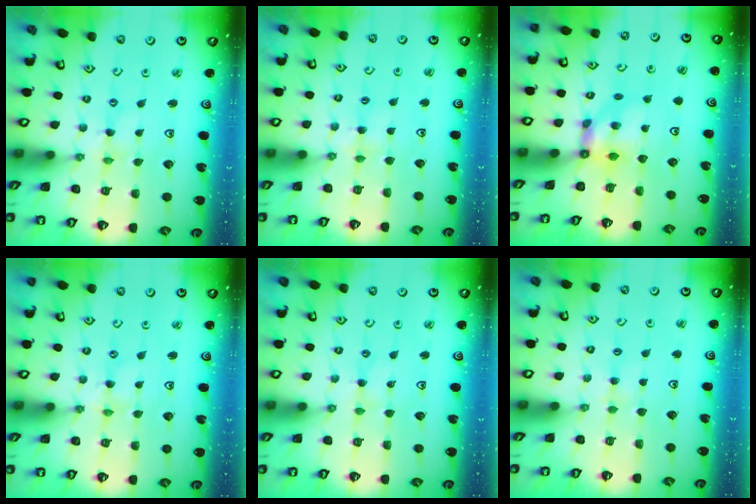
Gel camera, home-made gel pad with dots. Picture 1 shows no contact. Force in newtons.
{"total": 3.6, "press": 3.6, "slide": 0.5}
{"total": 7.3, "press": 7.2, "slide": 0.4}
{"total": 0.0}
{"total": 1.2, "press": 1.2, "slide": 0.2}
{"total": 2.8, "press": 2.8, "slide": 0.4}